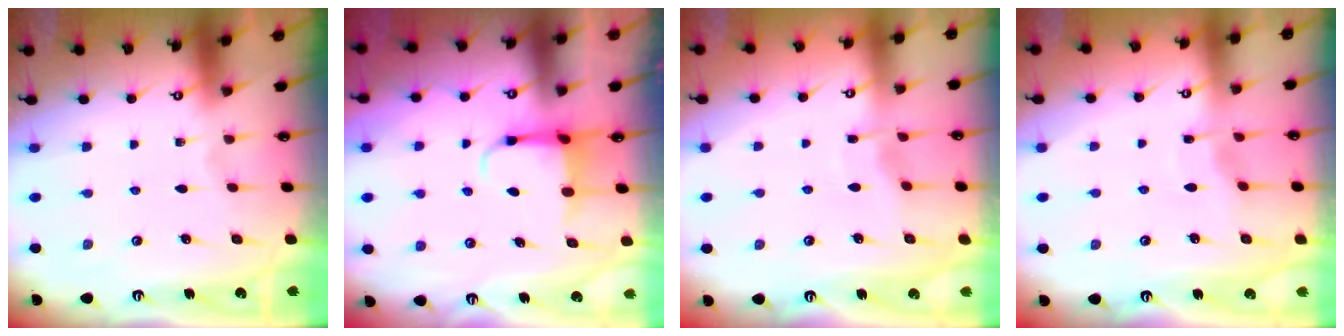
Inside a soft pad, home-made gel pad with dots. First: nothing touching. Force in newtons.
{"total": 4.5, "press": 4.5, "slide": 0.5}
{"total": 3.9, "press": 3.8, "slide": 0.5}
{"total": 3.2, "press": 3.2, "slide": 0.3}